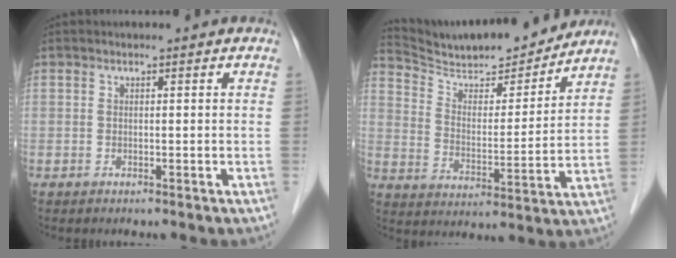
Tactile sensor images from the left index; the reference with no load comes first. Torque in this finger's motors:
{"motor_torque": [-0.32, -0.72, 0.15, 0.02]}